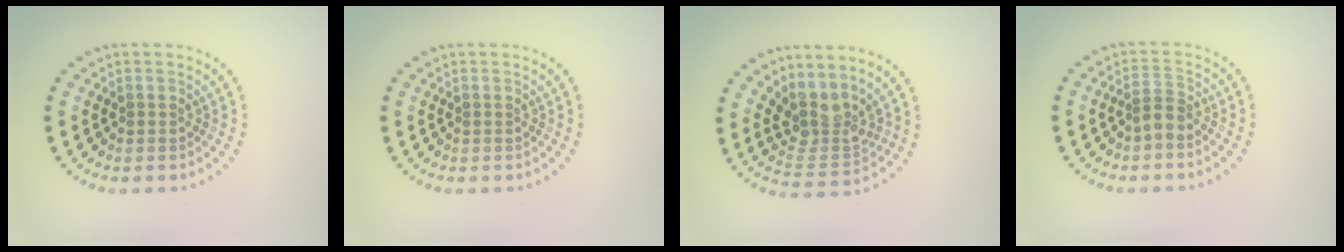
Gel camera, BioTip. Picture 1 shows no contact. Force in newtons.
{"total": 0.0}
{"total": 3.5, "press": 2.7, "slide": 2.2}
{"total": 2.0, "press": 1.5, "slide": 1.2}